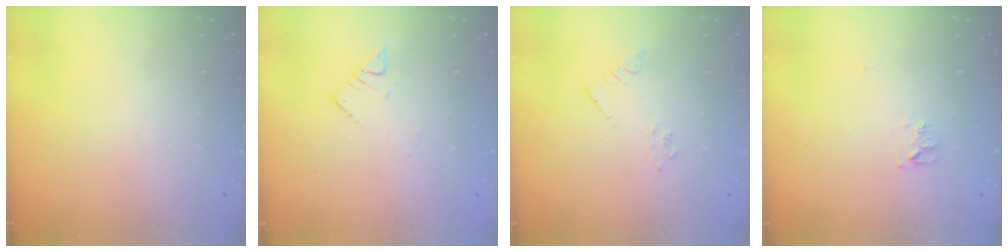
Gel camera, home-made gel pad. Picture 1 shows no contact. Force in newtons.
{"total": 2.4, "press": 2.3, "slide": 0.5}
{"total": 2.3, "press": 2.3, "slide": 0.1}
{"total": 6.3, "press": 6.2, "slide": 0.6}